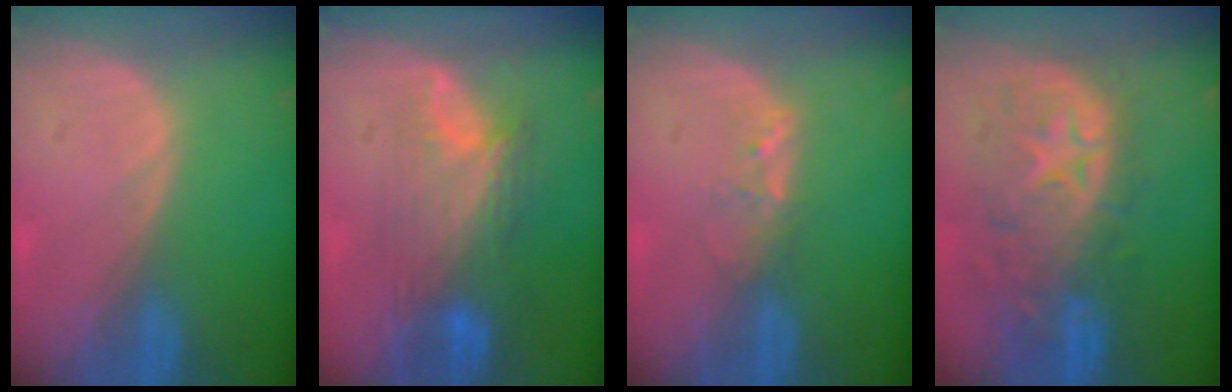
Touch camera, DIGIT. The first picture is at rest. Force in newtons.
{"total": 8.7, "press": 7.8, "slide": 3.8}
{"total": 2.0, "press": 1.9, "slide": 0.4}
{"total": 11.1, "press": 9.9, "slide": 5.1}